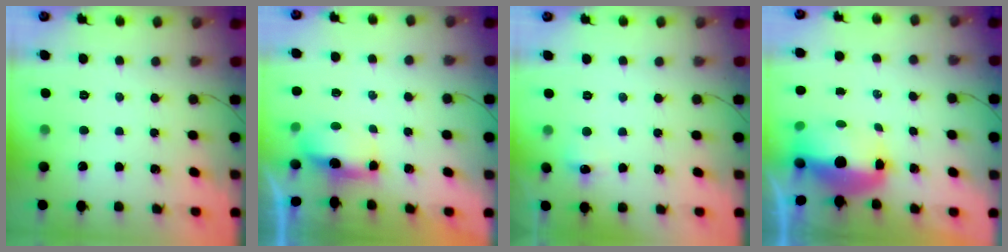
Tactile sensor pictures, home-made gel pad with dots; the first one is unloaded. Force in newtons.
{"total": 4.8, "press": 4.8, "slide": 0.3}
{"total": 5.4, "press": 5.3, "slide": 1.3}
{"total": 8.1, "press": 8.0, "slide": 1.5}